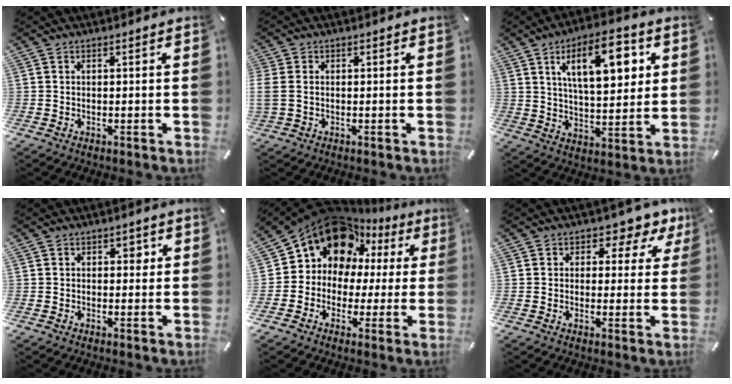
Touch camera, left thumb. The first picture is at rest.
{"total": 2.7, "force": [-0.2, 2.0, 1.8], "torque": [-0.048, 0.000, -0.008]}
{"total": 15.5, "force": [6.6, 7.1, 12.2], "torque": [-0.182, -0.014, 0.106]}
{"total": 1.9, "force": [0.4, 1.5, 1.2], "torque": [-0.010, 0.002, 0.001]}
{"total": 14.9, "force": [7.8, 11.4, 5.6], "torque": [-0.114, -0.058, 0.140]}
{"total": 4.9, "force": [1.6, 3.9, 2.3], "torque": [-0.020, -0.011, 0.018]}